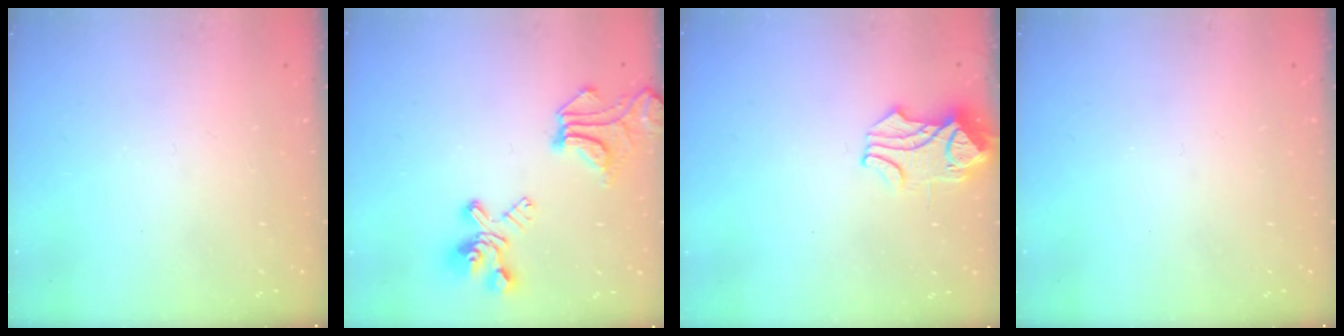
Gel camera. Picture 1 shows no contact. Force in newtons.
{"total": 11.4, "press": 11.1, "slide": 2.6}
{"total": 1.2, "press": 0.0, "slide": 1.2}
{"total": 0.0}